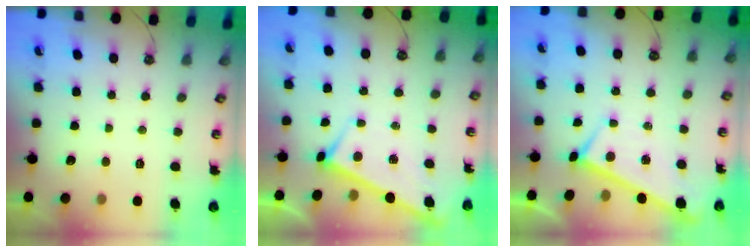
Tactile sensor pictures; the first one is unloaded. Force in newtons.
{"total": 3.0, "press": 3.0, "slide": 0.3}
{"total": 0.0}